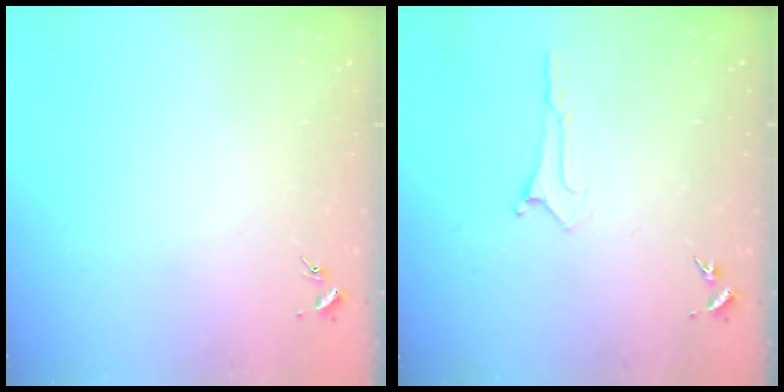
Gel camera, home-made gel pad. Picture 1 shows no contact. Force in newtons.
{"total": 0.0}